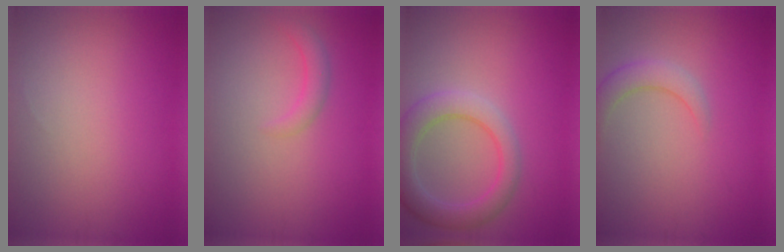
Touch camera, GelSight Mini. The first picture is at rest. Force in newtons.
{"total": 1.5, "press": 1.5, "slide": 0.2}
{"total": 4.7, "press": 4.7, "slide": 0.4}
{"total": 2.5, "press": 2.5, "slide": 0.2}